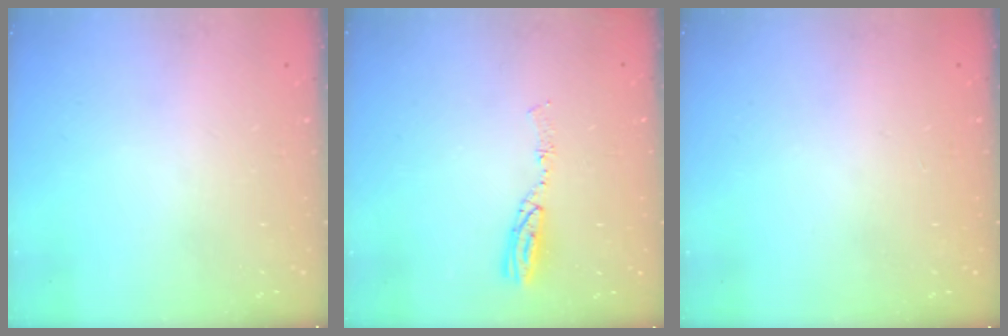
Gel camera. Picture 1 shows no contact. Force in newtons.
{"total": 5.0, "press": 5.0, "slide": 0.2}
{"total": 0.0}